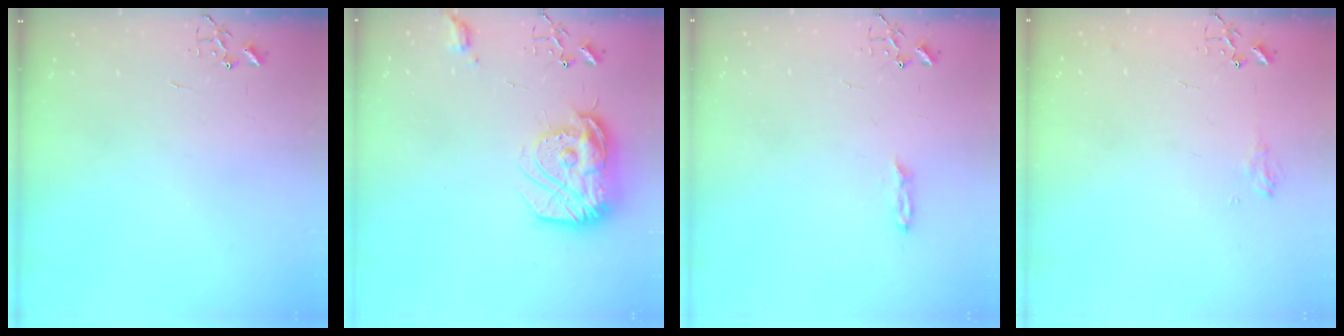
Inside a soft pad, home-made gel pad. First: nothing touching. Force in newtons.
{"total": 17.7, "press": 17.6, "slide": 1.4}
{"total": 3.2, "press": 3.2, "slide": 0.4}
{"total": 5.8, "press": 5.7, "slide": 0.7}